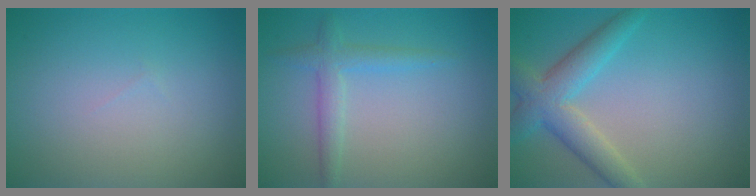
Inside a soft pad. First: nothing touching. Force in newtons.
{"total": 2.2, "press": 2.2, "slide": 0.1}
{"total": 4.7, "press": 4.7, "slide": 0.2}